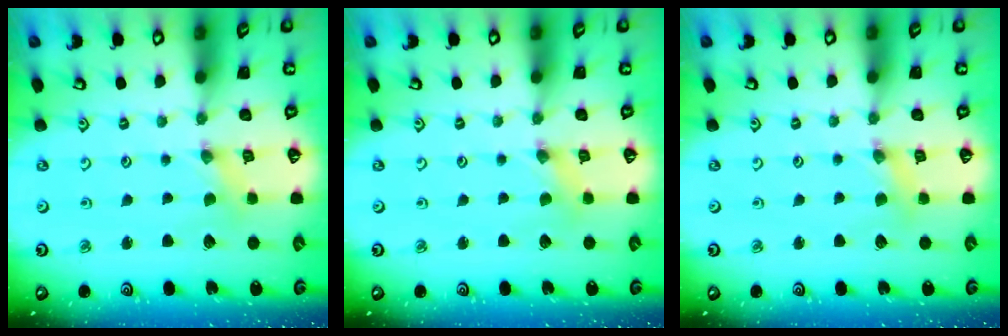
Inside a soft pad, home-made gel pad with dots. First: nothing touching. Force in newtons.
{"total": 0.8, "press": 0.7, "slide": 0.3}
{"total": 2.7, "press": 2.7, "slide": 0.2}